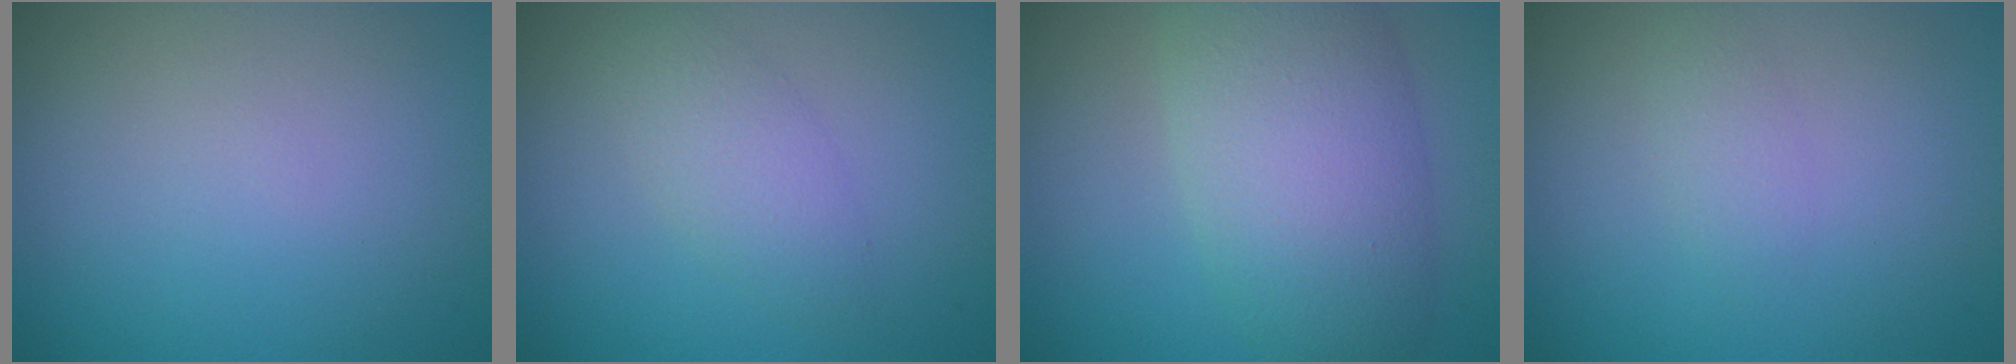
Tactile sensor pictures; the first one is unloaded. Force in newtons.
{"total": 2.4, "press": 2.4, "slide": 0.1}
{"total": 7.7, "press": 7.7, "slide": 0.2}
{"total": 1.3, "press": 1.3, "slide": 0.0}